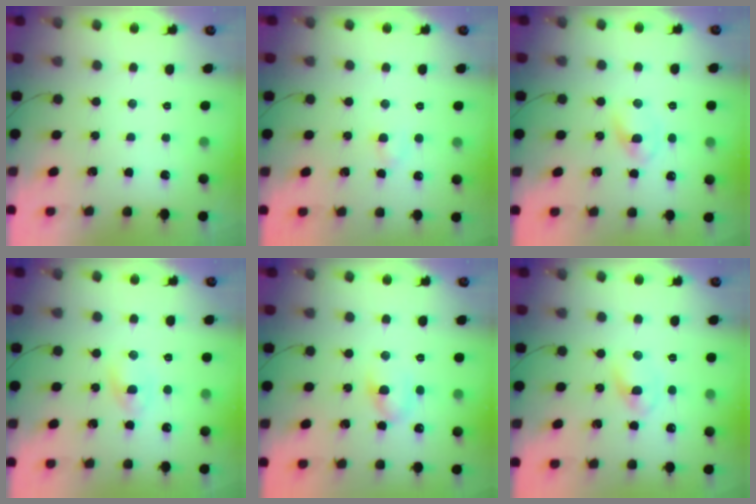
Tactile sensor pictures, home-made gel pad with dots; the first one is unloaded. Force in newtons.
{"total": 2.6, "press": 2.3, "slide": 1.0}
{"total": 2.7, "press": 2.4, "slide": 1.4}
{"total": 2.2, "press": 2.0, "slide": 0.9}
{"total": 5.5, "press": 5.4, "slide": 1.4}
{"total": 2.7, "press": 2.4, "slide": 1.4}